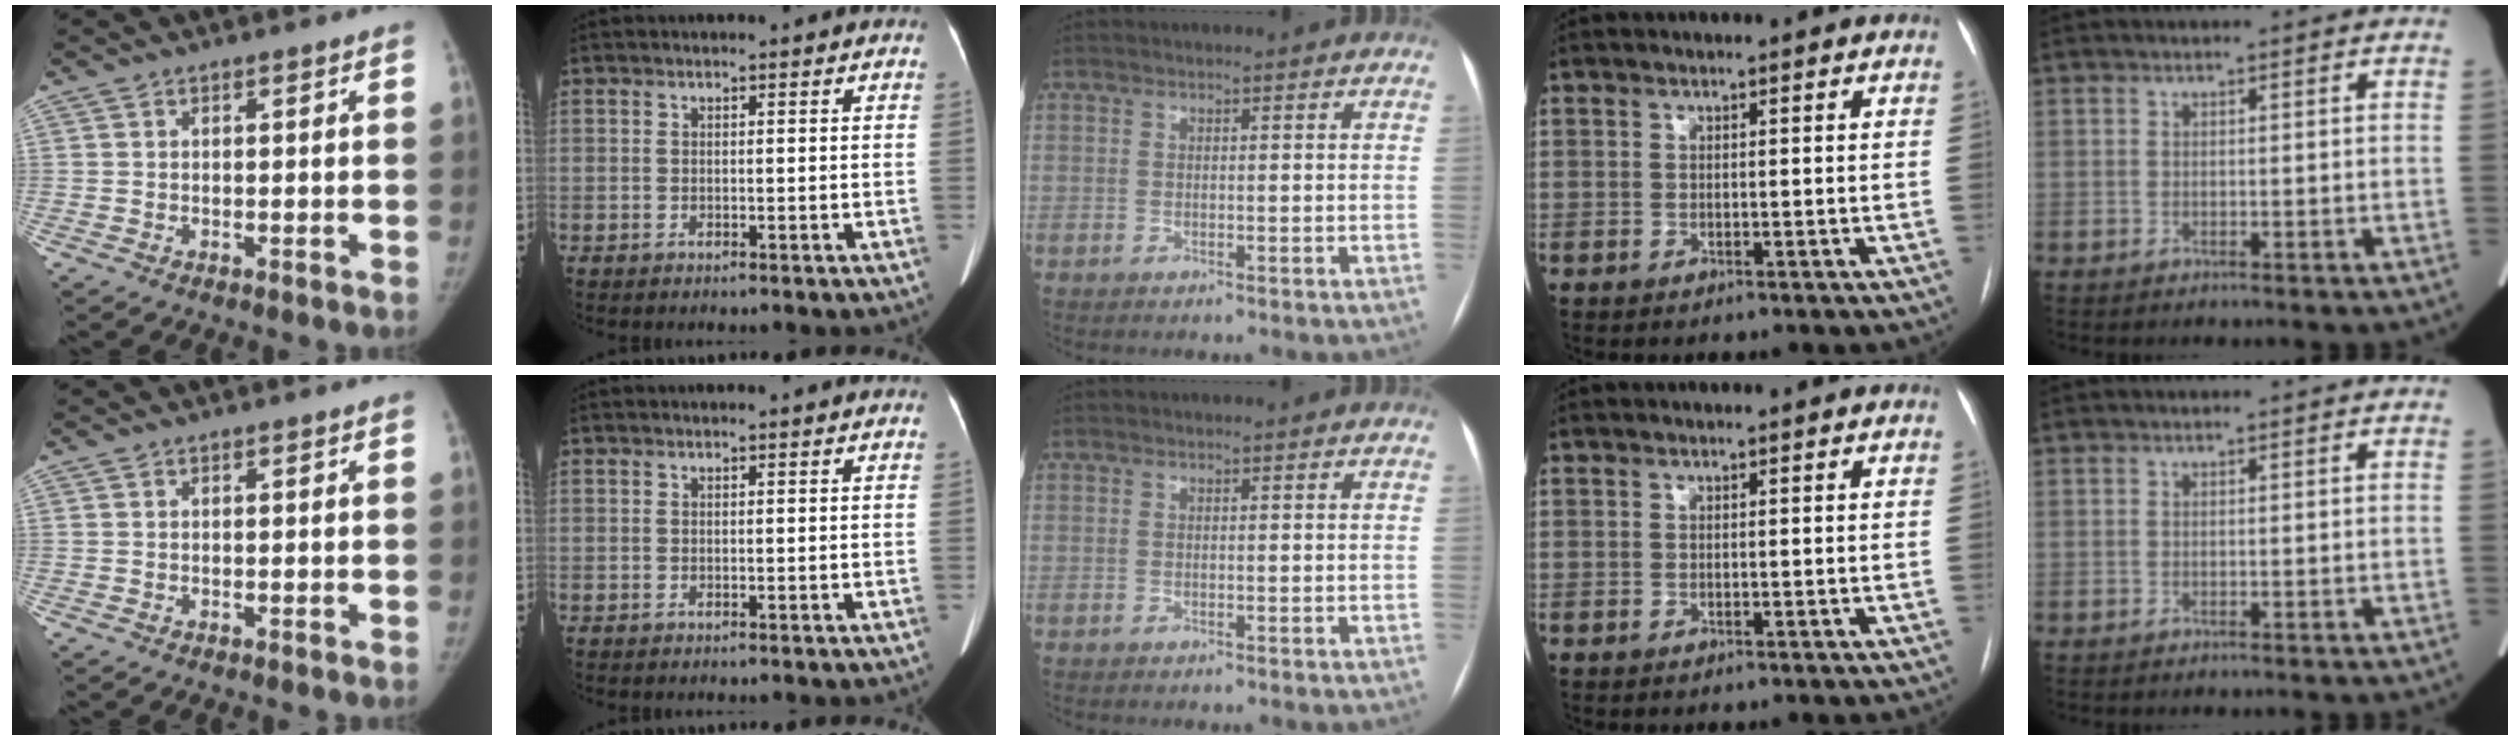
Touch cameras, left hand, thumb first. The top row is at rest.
{}